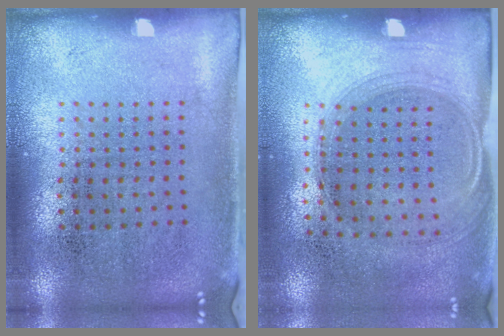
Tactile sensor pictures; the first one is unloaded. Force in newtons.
{"total": 1.5, "press": 1.3, "slide": 0.8}